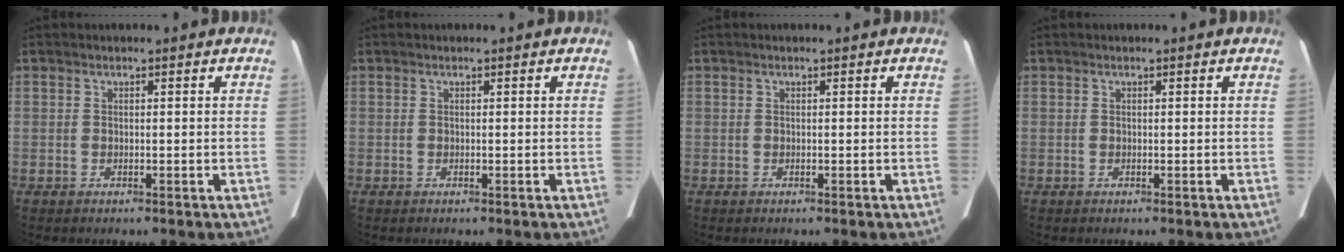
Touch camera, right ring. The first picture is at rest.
{"total": 0.0}
{"total": 0.0}
{"total": 0.0}